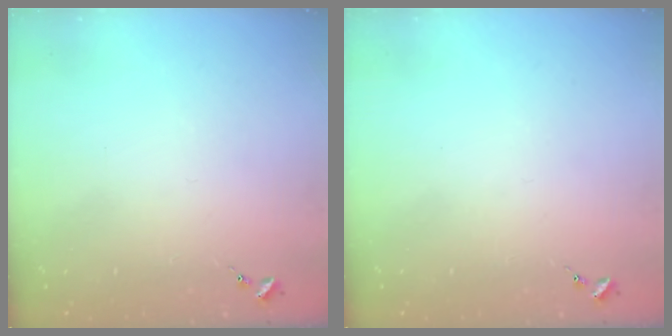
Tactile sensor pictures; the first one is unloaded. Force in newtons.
{"total": 0.0}